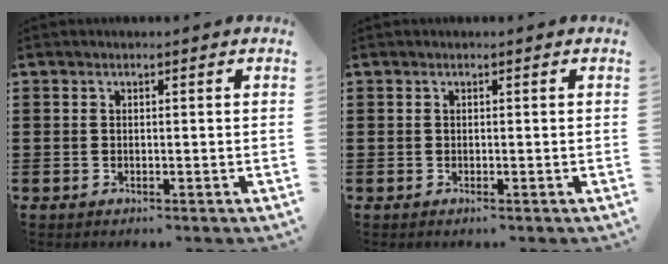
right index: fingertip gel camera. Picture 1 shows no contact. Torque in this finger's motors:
{"motor_torque": [0.28, -0.19, 0.02, 0.05]}